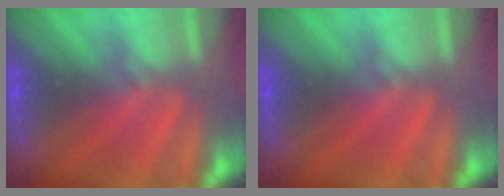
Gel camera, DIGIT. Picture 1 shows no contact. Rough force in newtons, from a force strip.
{"total": 0.0}